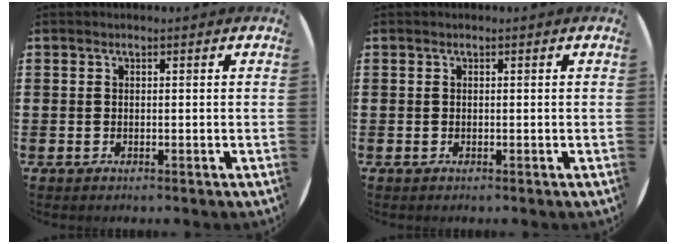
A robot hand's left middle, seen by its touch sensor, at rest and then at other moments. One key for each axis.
{"total": 0.0}